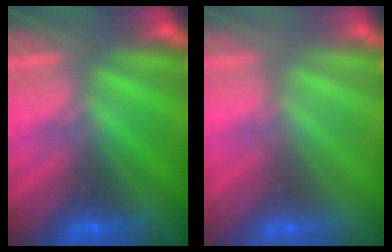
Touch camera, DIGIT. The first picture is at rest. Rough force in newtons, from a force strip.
{"total": 2.9}